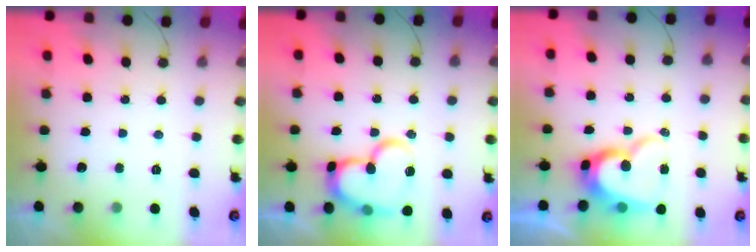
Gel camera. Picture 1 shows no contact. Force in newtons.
{"total": 17.6, "press": 17.6, "slide": 1.3}
{"total": 13.9, "press": 13.9, "slide": 1.3}